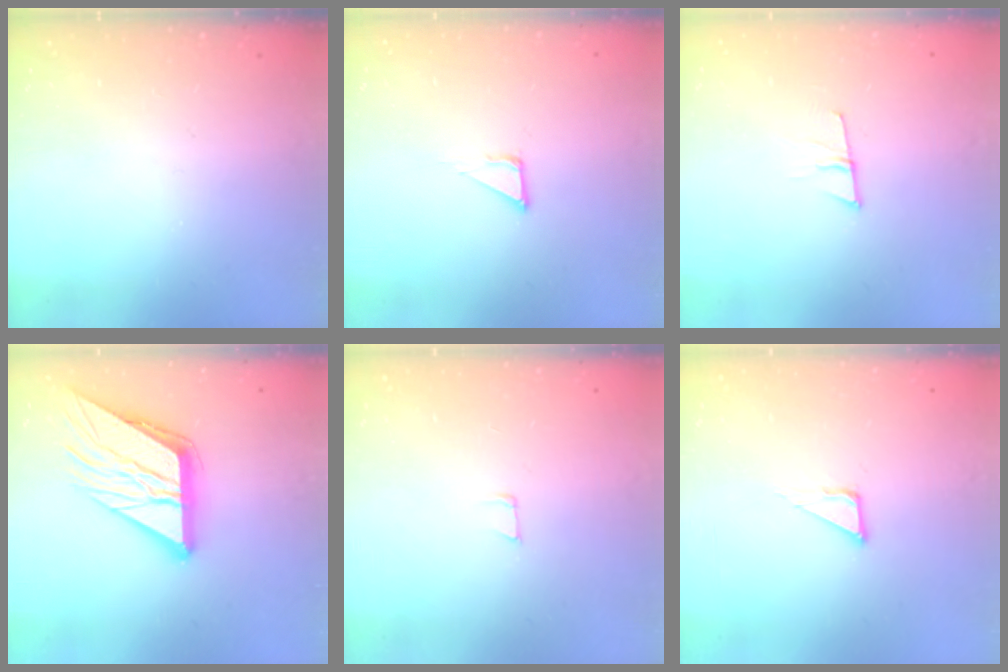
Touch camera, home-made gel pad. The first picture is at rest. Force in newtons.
{"total": 3.5, "press": 3.5, "slide": 0.2}
{"total": 6.0, "press": 5.9, "slide": 1.0}
{"total": 18.8, "press": 18.6, "slide": 2.2}
{"total": 4.0, "press": 4.0, "slide": 0.3}
{"total": 3.6, "press": 3.6, "slide": 0.3}